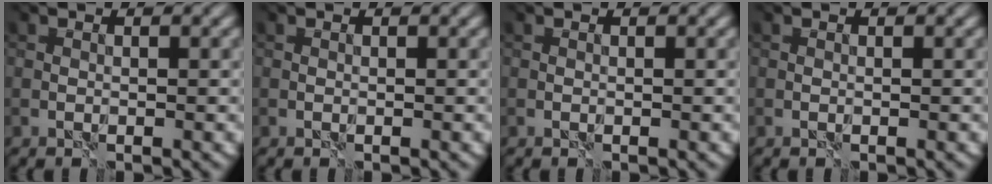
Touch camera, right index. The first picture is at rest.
{"total": 0.0}
{"total": 0.0}
{"total": 0.0}